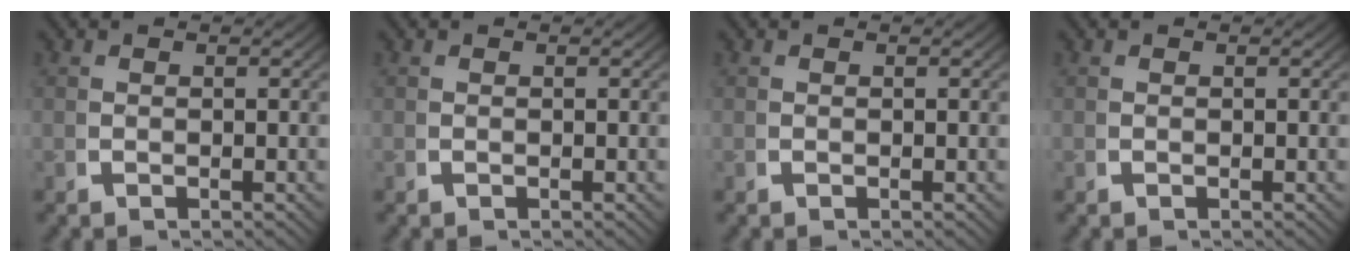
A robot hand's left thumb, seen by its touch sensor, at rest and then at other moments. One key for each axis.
{"total": 0.0}
{"total": 0.0}
{"total": 0.0}